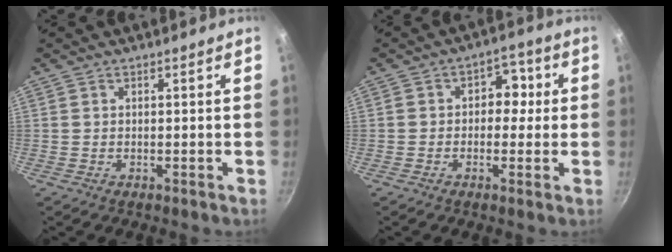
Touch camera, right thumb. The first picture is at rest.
{"total": 5.9, "force": [0.2, 4.6, 3.7], "torque": [-0.004, 0.011, -0.008]}